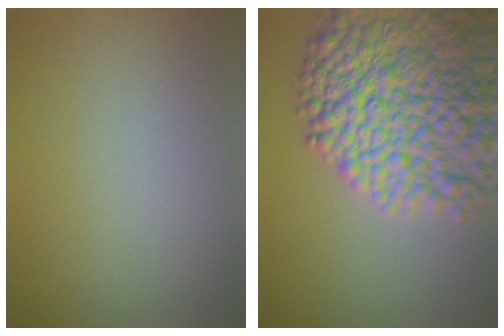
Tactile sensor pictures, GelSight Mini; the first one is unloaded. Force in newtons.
{"total": 13.8, "press": 13.8, "slide": 0.7}